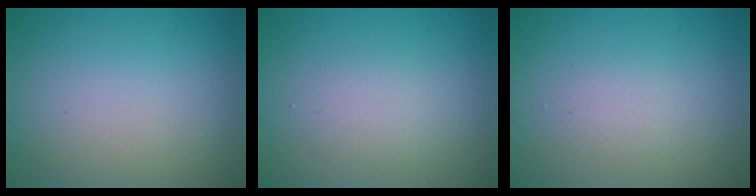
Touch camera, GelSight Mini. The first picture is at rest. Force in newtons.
{"total": 1.9, "press": 1.9, "slide": 0.1}
{"total": 1.2, "press": 1.2, "slide": 0.0}